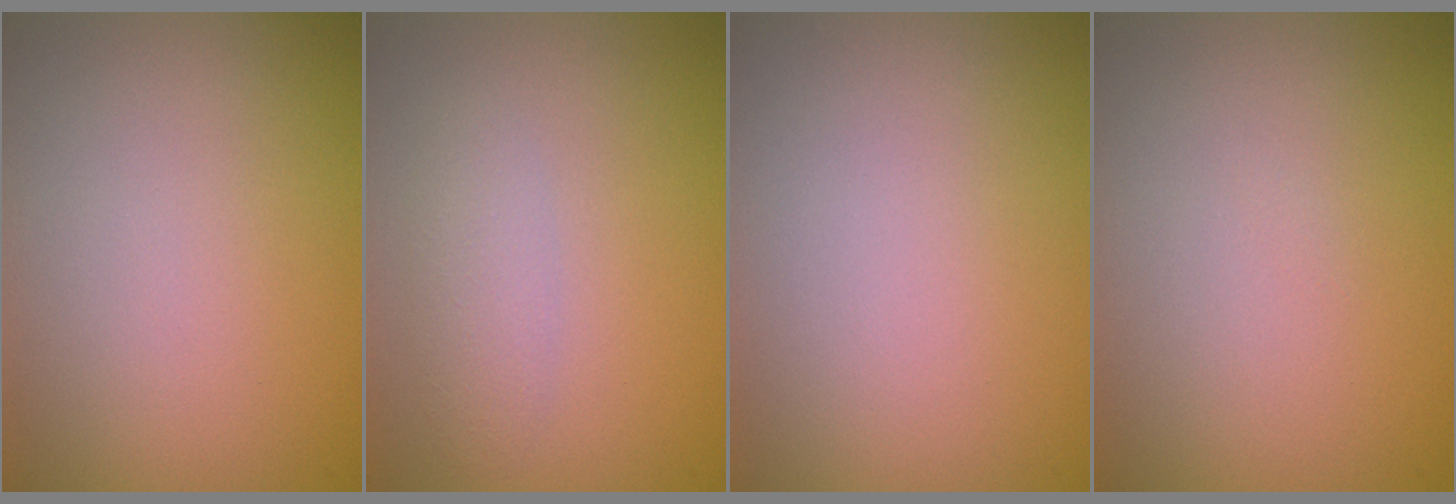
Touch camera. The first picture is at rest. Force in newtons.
{"total": 1.7, "press": 1.7, "slide": 0.1}
{"total": 0.0}
{"total": 0.0}